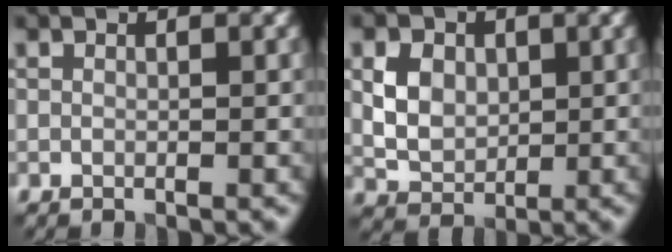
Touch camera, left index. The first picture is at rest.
{"total": 3.7, "force": [0.7, 2.8, 2.2], "torque": [-0.043, -0.001, 0.012]}